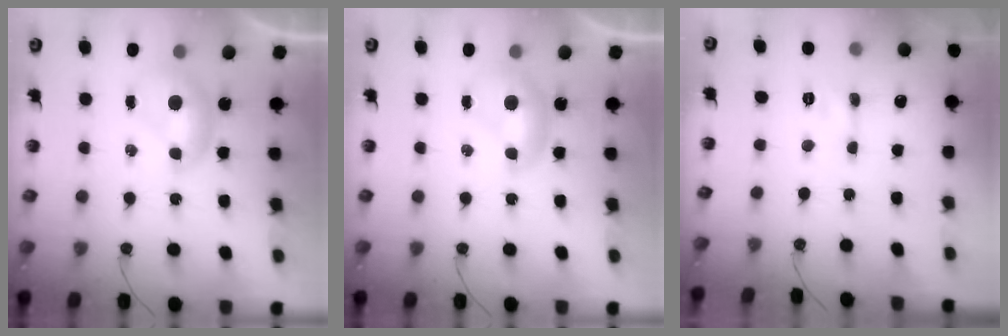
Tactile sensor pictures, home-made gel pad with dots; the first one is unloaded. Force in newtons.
{"total": 0.0}
{"total": 0.0}